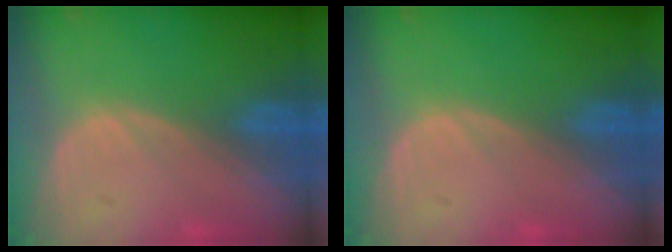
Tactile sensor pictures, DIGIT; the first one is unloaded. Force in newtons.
{"total": 0.0}